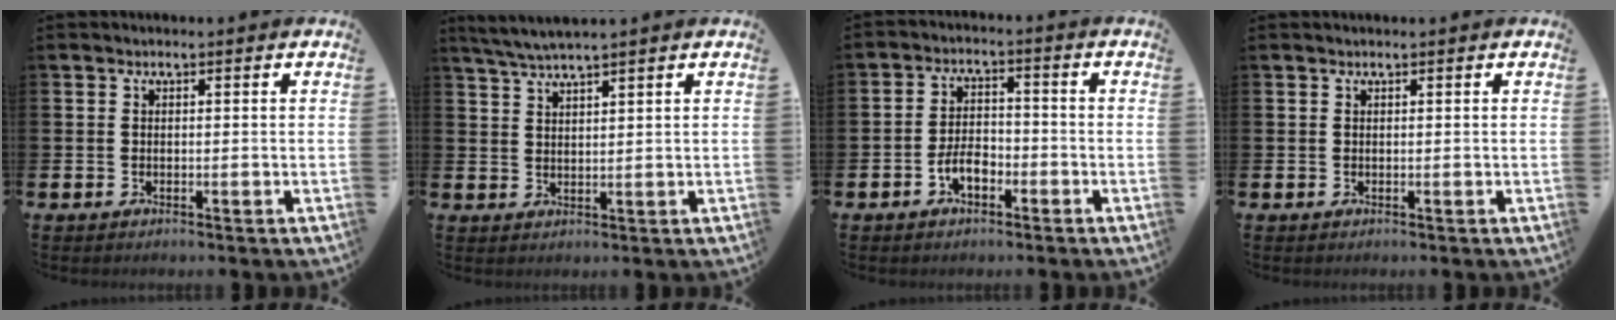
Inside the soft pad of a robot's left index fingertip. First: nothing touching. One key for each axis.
{"total": 3.6, "fx": 3.4, "fy": -0.3, "fz": 1.1, "tx": -0.030, "ty": -0.010, "tz": 0.063}
{"total": 3.8, "fx": -2.0, "fy": 2.0, "fz": 2.6, "tx": -0.036, "ty": 0.006, "tz": -0.041}
{"total": 0.0}